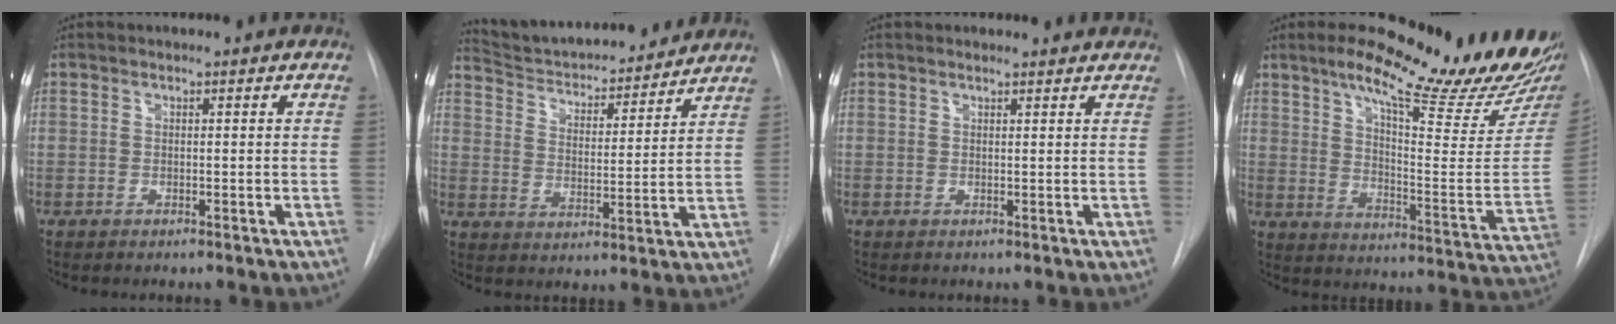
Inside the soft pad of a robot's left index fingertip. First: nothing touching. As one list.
[{"total": 17.6, "force": [16.5, 3.2, 5.3], "torque": [-0.078, 0.003, 0.245]}, {"total": 3.9, "force": [3.8, 0.9, 0.5], "torque": [-0.008, 0.005, 0.030]}, {"total": 24.9, "force": [19.6, 2.9, 15.2], "torque": [-0.218, -0.065, 0.253]}]